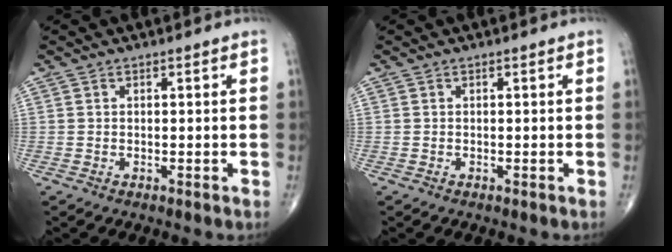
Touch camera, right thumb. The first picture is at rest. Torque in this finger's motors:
{"motor_torque": [1.10, 0.53, -0.03, -0.15, -0.03]}